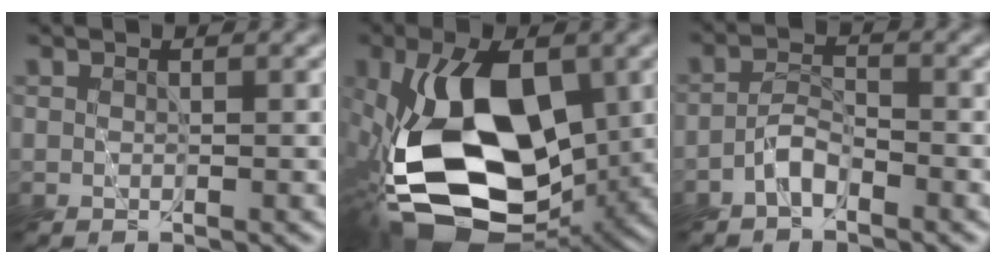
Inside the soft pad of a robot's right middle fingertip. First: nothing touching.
{"total": 15.4, "force": [-2.1, 8.8, 12.5], "torque": [-0.235, -0.032, -0.030]}
{"total": 2.4, "force": [-1.9, 0.9, 1.2], "torque": [-0.024, 0.008, -0.044]}